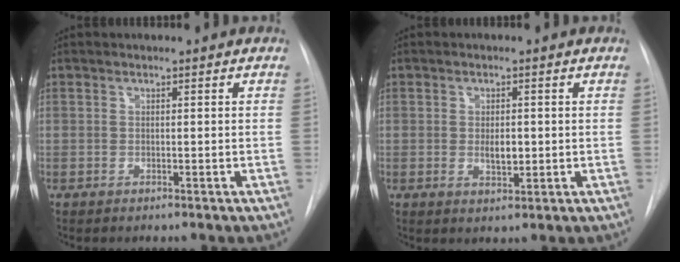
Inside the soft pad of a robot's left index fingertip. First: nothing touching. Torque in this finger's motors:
{"motor_torque": [0.75, -0.19, 0.10, 0.04]}